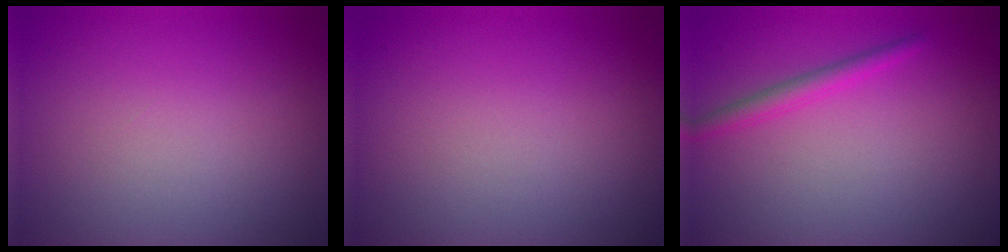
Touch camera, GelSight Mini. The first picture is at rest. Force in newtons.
{"total": 0.0}
{"total": 1.8, "press": 1.8, "slide": 0.1}